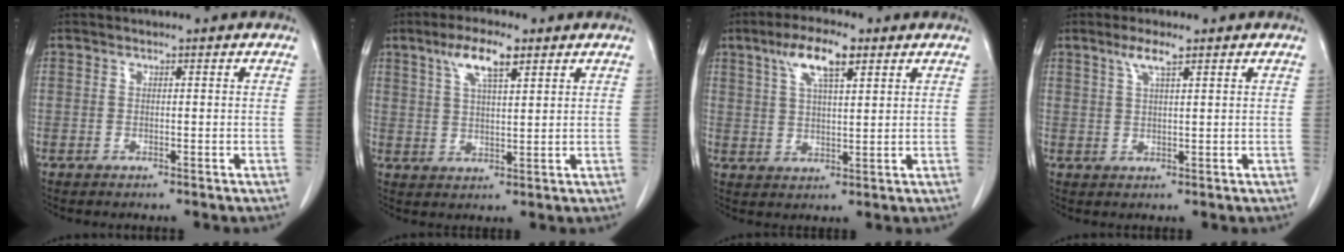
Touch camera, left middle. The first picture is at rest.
{"total": 6.8, "force": [4.0, 1.5, 5.4], "torque": [-0.107, 0.010, 0.072]}
{"total": 7.9, "force": [4.3, 1.9, 6.3], "torque": [-0.125, 0.014, 0.079]}
{"total": 3.2, "force": [2.0, 0.2, 2.4], "torque": [-0.053, 0.003, 0.040]}